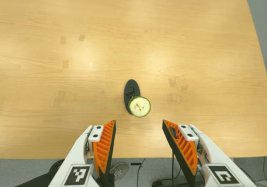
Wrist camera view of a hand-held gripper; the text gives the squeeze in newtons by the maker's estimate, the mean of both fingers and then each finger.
{"total": 0.0}